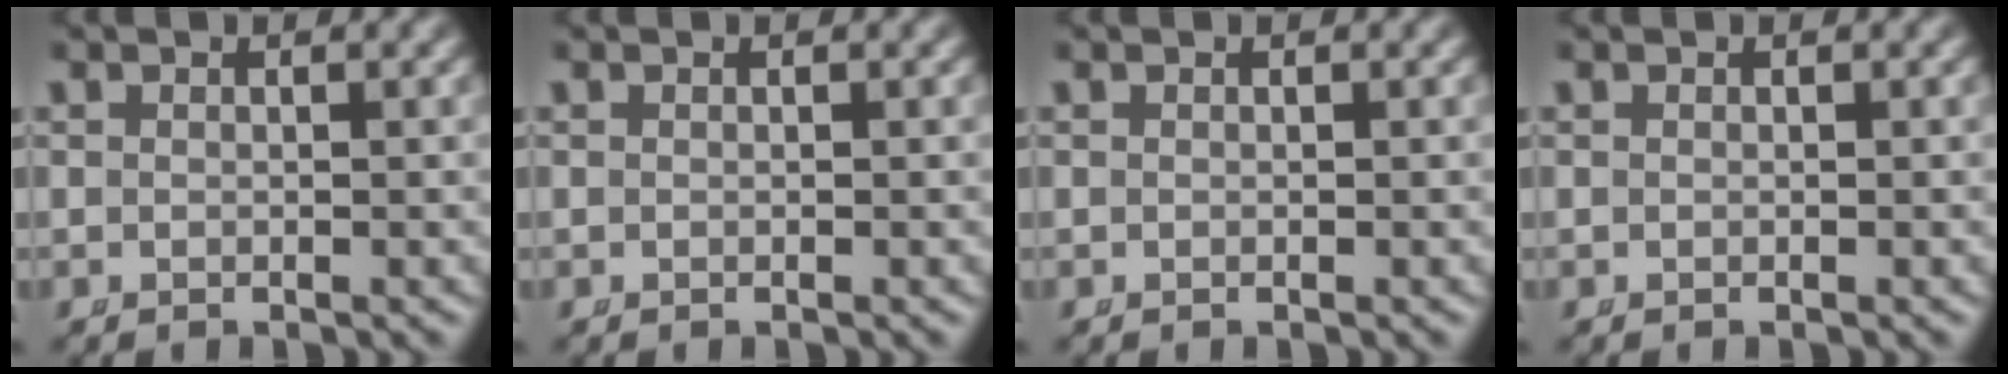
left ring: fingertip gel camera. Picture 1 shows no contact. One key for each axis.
{"total": 0.0}
{"total": 0.0}
{"total": 0.0}